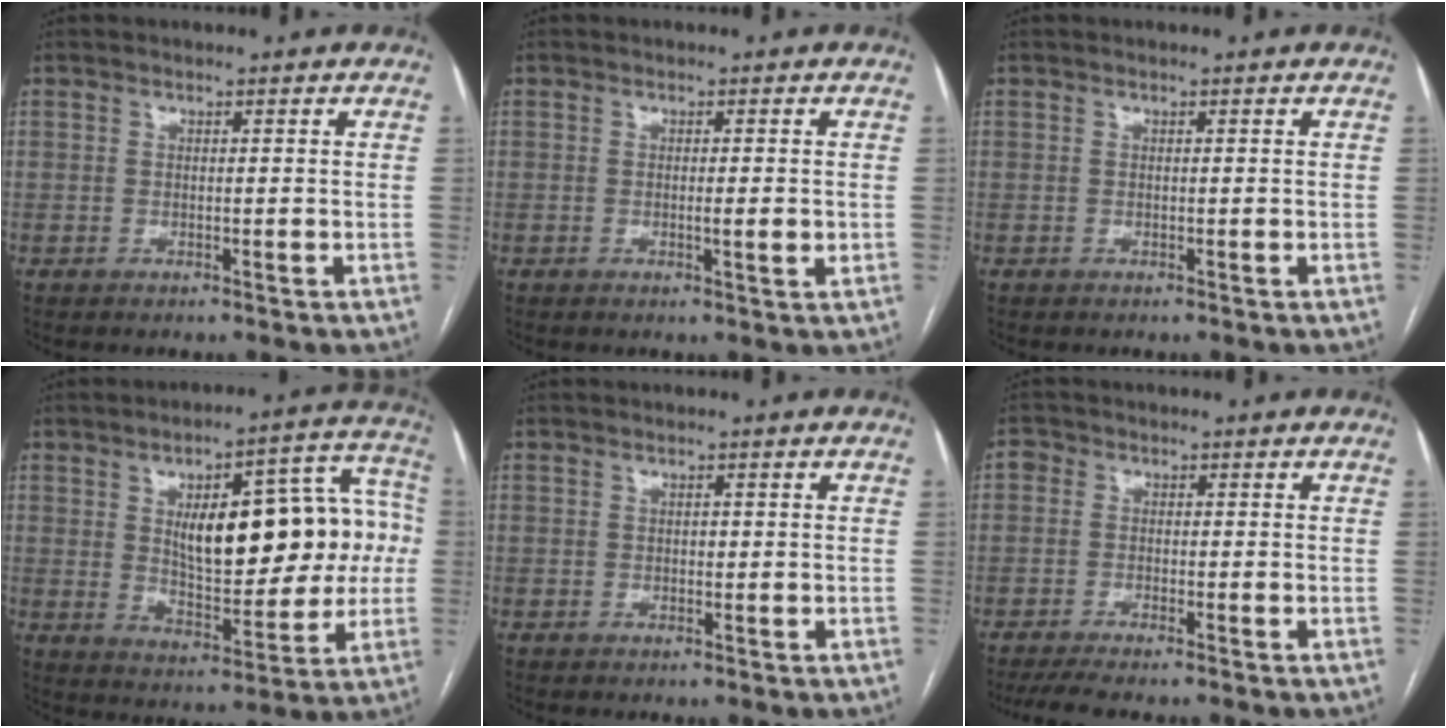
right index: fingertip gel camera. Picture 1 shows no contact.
{"total": 2.4, "force": [-0.2, 0.2, 2.4], "torque": [-0.036, -0.005, -0.004]}
{"total": 0.0}
{"total": 20.1, "force": [2.4, 7.8, 18.3], "torque": [-0.252, 0.043, 0.045]}
{"total": 0.7, "force": [0.0, 0.4, 0.5], "torque": [-0.007, 0.001, -0.001]}
{"total": 4.6, "force": [-3.4, 1.5, 2.8], "torque": [-0.063, -0.004, -0.066]}